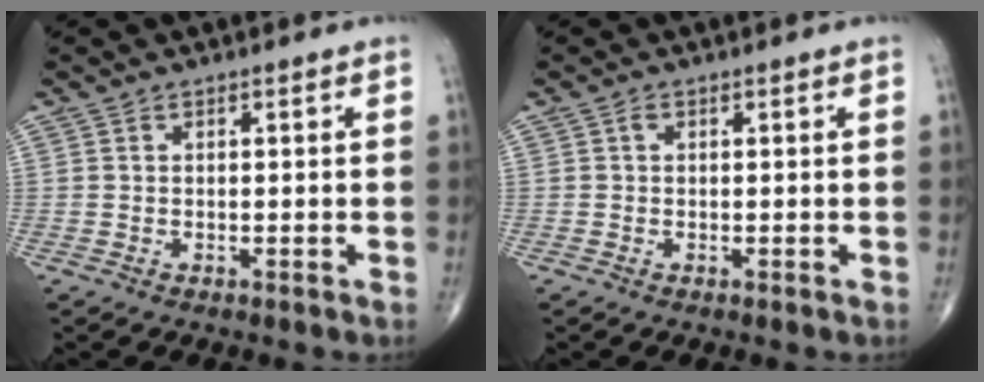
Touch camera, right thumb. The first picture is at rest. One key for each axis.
{"total": 0.6, "fx": 0.1, "fy": 0.4, "fz": 0.4, "tx": -0.003, "ty": 0.002, "tz": 0.000}